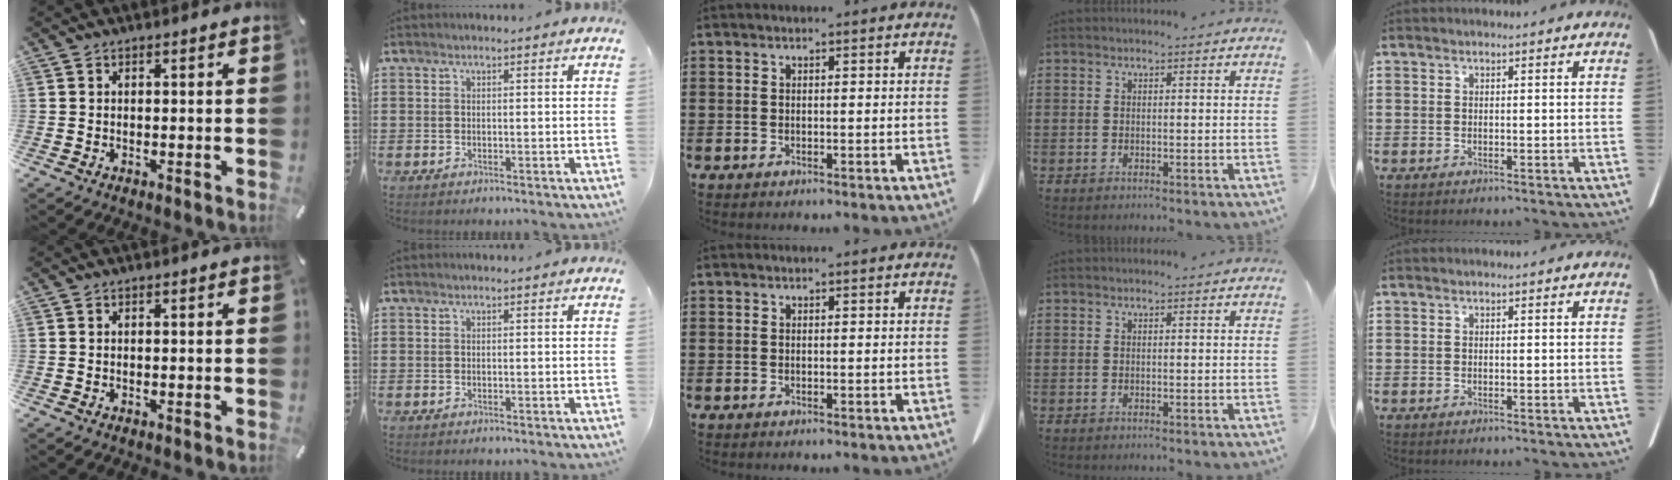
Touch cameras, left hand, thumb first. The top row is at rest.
{}